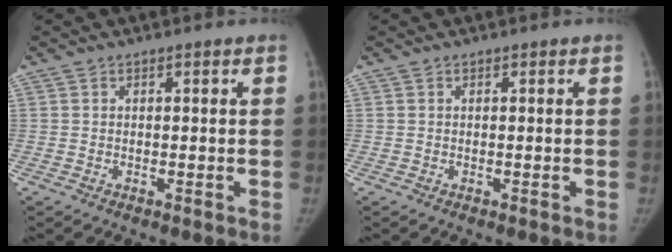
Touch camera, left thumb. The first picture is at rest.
{"total": 0.0}